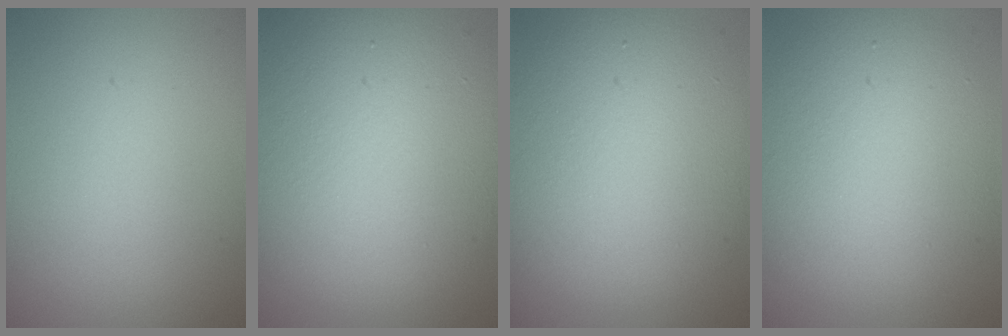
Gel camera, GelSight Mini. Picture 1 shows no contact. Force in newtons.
{"total": 13.5, "press": 13.5, "slide": 0.5}
{"total": 10.1, "press": 10.1, "slide": 0.6}
{"total": 8.3, "press": 8.2, "slide": 0.2}